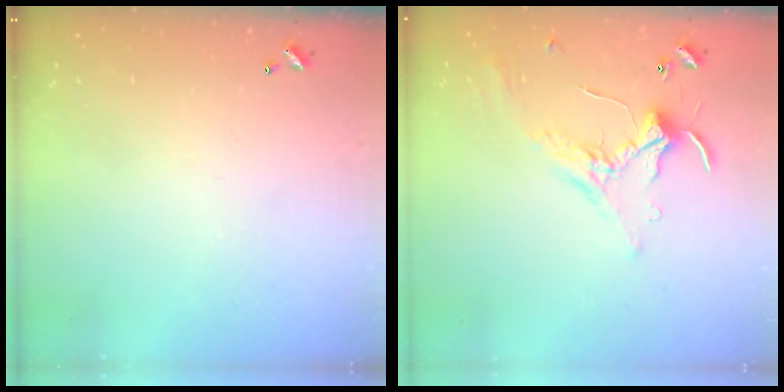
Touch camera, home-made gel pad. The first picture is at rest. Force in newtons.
{"total": 0.8, "press": 0.7, "slide": 0.4}